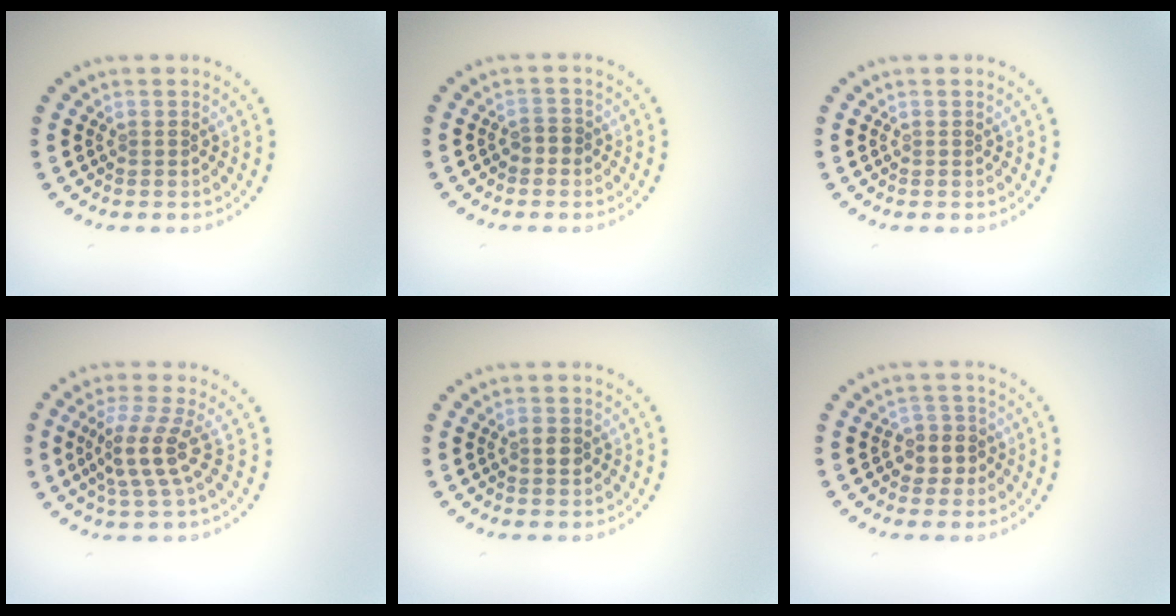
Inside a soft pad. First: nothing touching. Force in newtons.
{"total": 1.1, "press": 1.1, "slide": 0.4}
{"total": 0.0}
{"total": 3.5, "press": 2.8, "slide": 2.1}
{"total": 1.3, "press": 1.3, "slide": 0.1}
{"total": 2.3, "press": 2.0, "slide": 1.1}